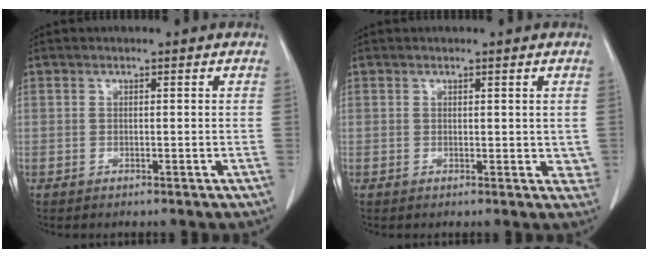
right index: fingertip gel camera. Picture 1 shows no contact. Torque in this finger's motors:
{"motor_torque": [0.02, 0.10, 0.00, -0.01]}